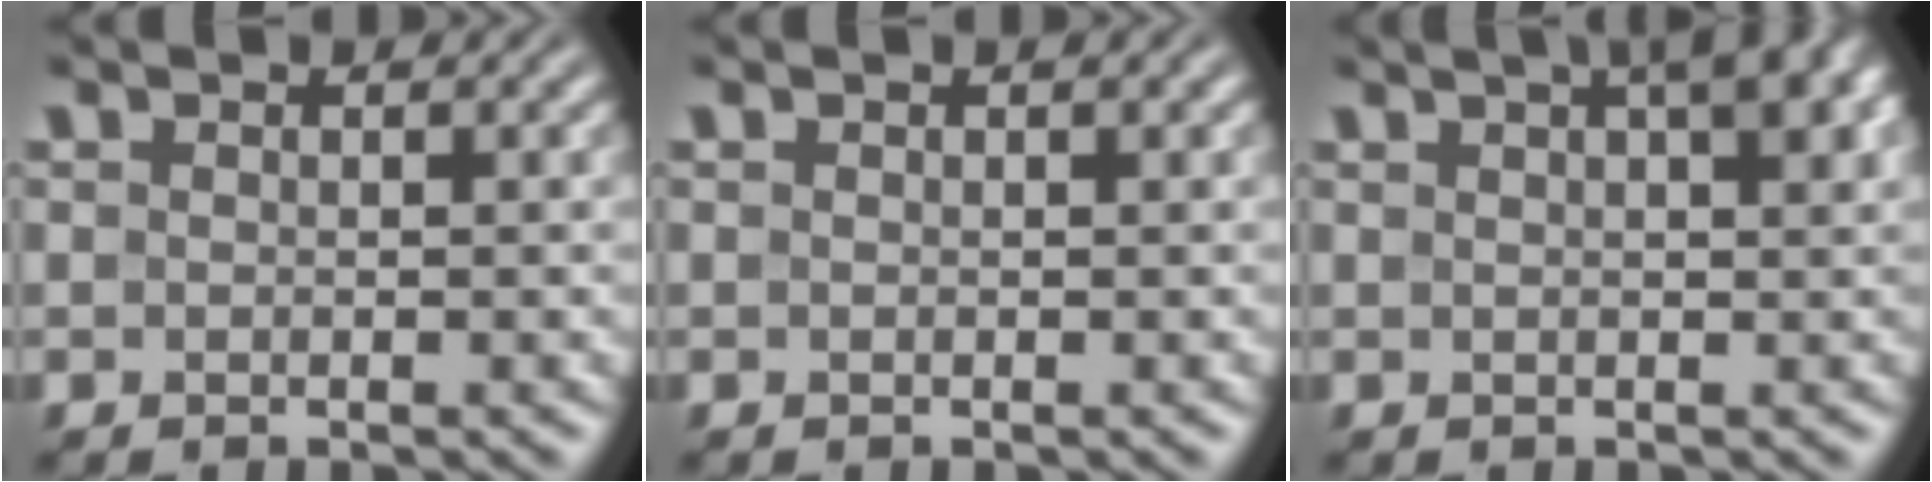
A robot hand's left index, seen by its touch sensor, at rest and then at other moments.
{"total": 0.5, "force": [0.3, 0.1, 0.4], "torque": [-0.006, 0.005, 0.004]}
{"total": 5.9, "force": [3.0, 1.9, 4.7], "torque": [-0.041, 0.025, 0.028]}